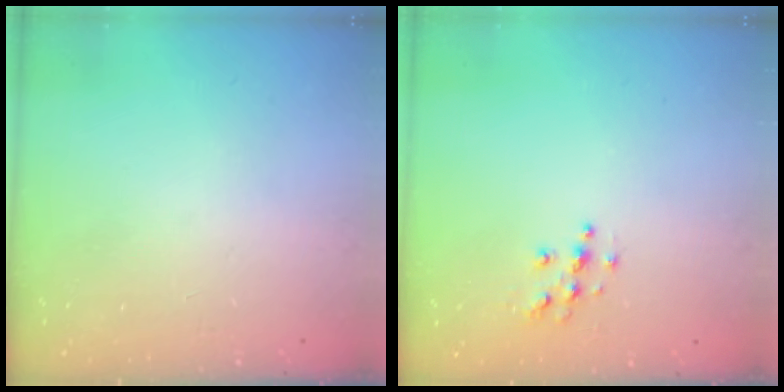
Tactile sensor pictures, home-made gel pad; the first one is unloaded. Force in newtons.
{"total": 5.6, "press": 5.6, "slide": 0.2}